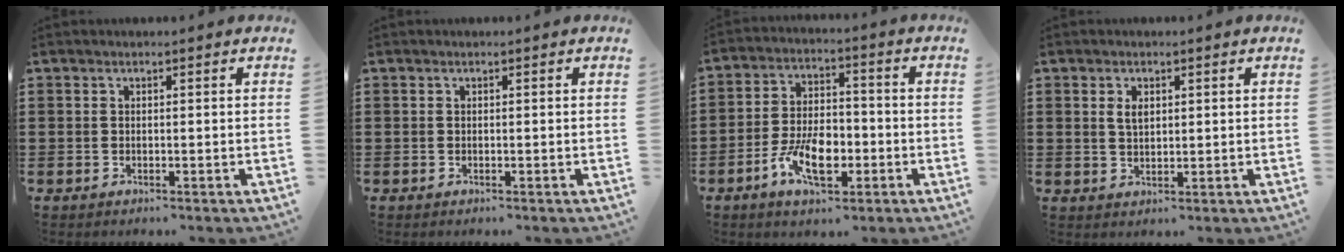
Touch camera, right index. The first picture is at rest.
{"total": 0.0}
{"total": 8.5, "force": [-3.3, 4.5, 6.4], "torque": [-0.139, -0.001, -0.062]}
{"total": 2.2, "force": [0.8, 1.2, 1.7], "torque": [-0.036, 0.005, 0.013]}